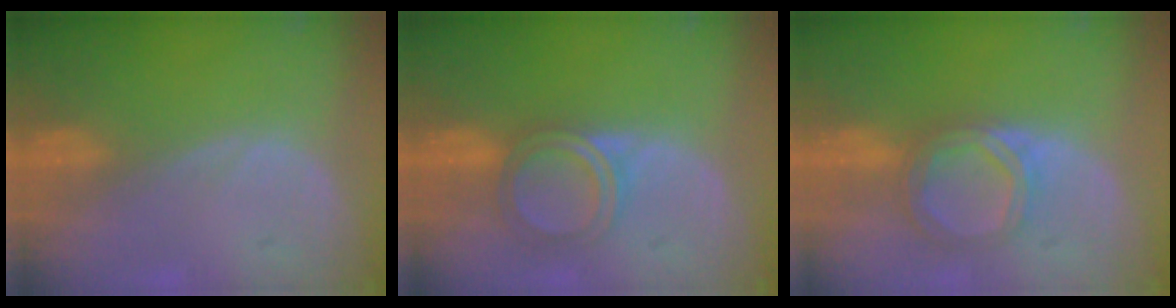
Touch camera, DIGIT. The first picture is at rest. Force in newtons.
{"total": 4.9, "press": 4.7, "slide": 1.4}
{"total": 5.6, "press": 5.3, "slide": 1.9}